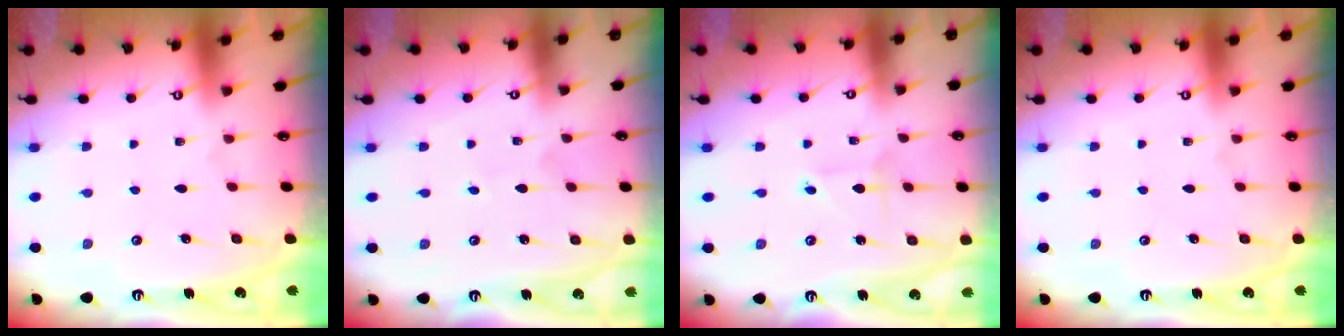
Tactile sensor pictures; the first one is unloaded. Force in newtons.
{"total": 1.0, "press": 1.0, "slide": 0.0}
{"total": 2.0, "press": 2.0, "slide": 0.3}
{"total": 0.0}